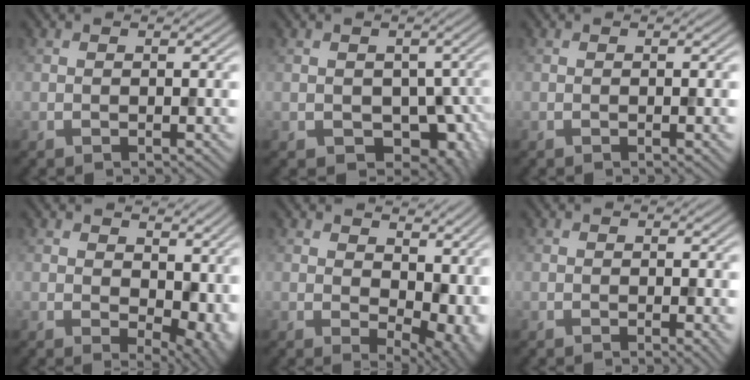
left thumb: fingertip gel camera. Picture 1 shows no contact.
{"total": 6.9, "force": [-1.7, 4.9, 4.6], "torque": [-0.070, -0.028, -0.017]}
{"total": 0.6, "force": [-0.1, -0.5, 0.3], "torque": [-0.001, 0.002, -0.002]}
{"total": 7.5, "force": [1.6, 4.7, 5.6], "torque": [-0.087, -0.017, 0.039]}
{"total": 9.9, "force": [2.6, 6.2, 7.3], "torque": [-0.096, -0.024, 0.070]}
{"total": 0.7, "force": [-0.2, -0.4, 0.5], "torque": [-0.007, -0.003, -0.004]}